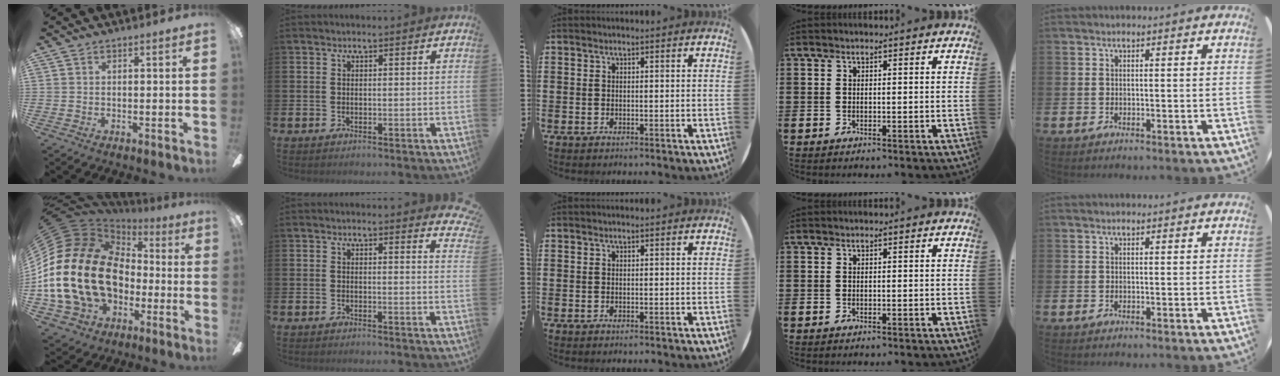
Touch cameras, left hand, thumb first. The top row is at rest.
{"thumb": {"total": 27.9, "force": [-2.1, 19.8, 19.5], "torque": [-0.448, 0.015, -0.007]}, "index": {"total": 2.1, "force": [2.1, 0.2, 0.1], "torque": [0.010, -0.017, 0.034]}}